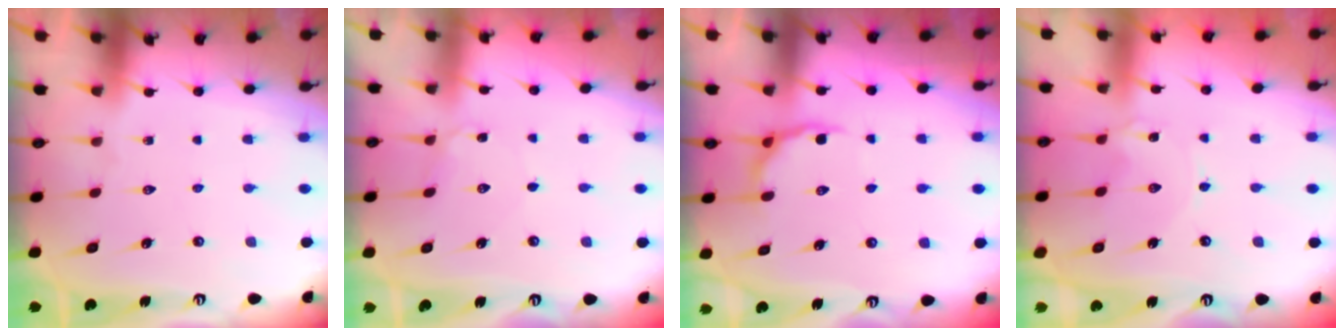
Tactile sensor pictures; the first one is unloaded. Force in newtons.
{"total": 3.1, "press": 3.1, "slide": 0.4}
{"total": 5.2, "press": 4.6, "slide": 2.4}
{"total": 1.1, "press": 1.1, "slide": 0.2}